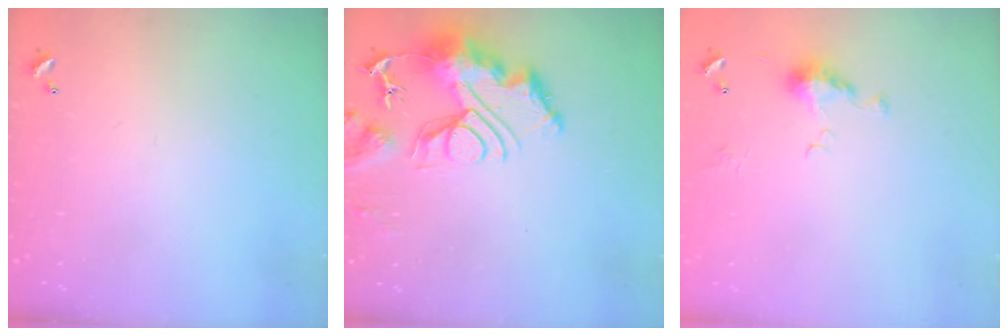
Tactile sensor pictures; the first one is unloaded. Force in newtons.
{"total": 14.1, "press": 14.1, "slide": 1.4}
{"total": 5.0, "press": 5.0, "slide": 0.7}